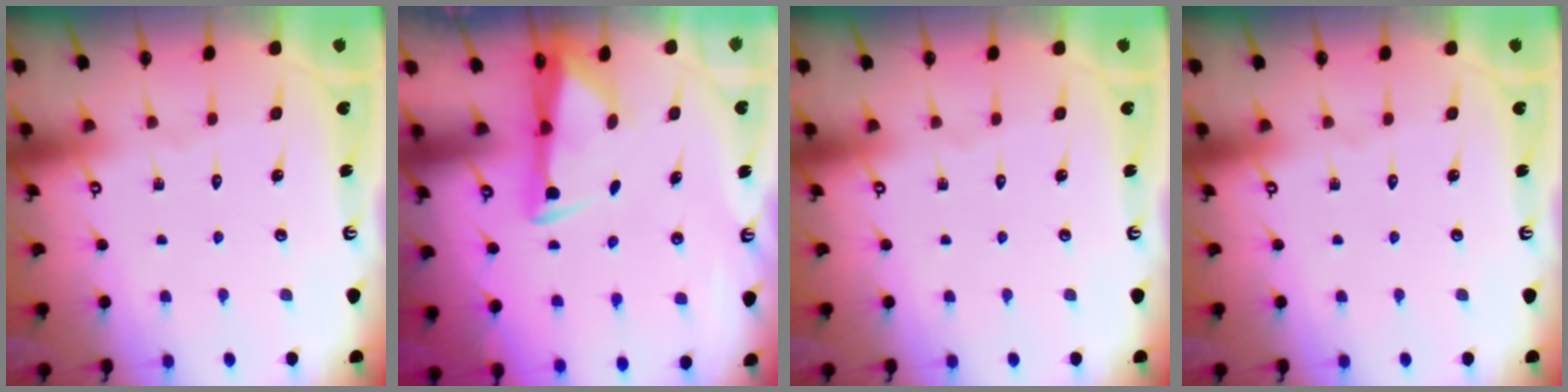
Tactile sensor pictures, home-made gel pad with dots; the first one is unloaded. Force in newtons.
{"total": 2.9, "press": 2.8, "slide": 1.0}
{"total": 0.0}
{"total": 0.0}